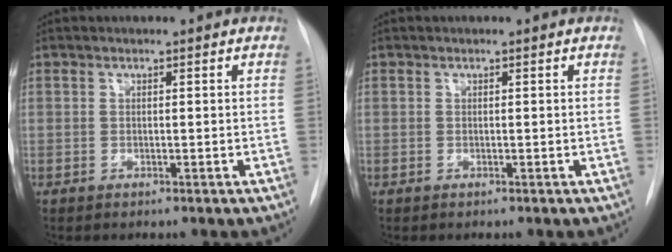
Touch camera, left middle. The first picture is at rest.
{"total": 0.0}